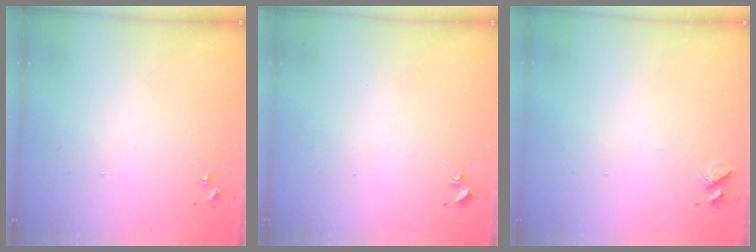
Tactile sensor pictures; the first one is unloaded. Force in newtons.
{"total": 1.9, "press": 1.9, "slide": 0.2}
{"total": 5.4, "press": 5.3, "slide": 0.6}